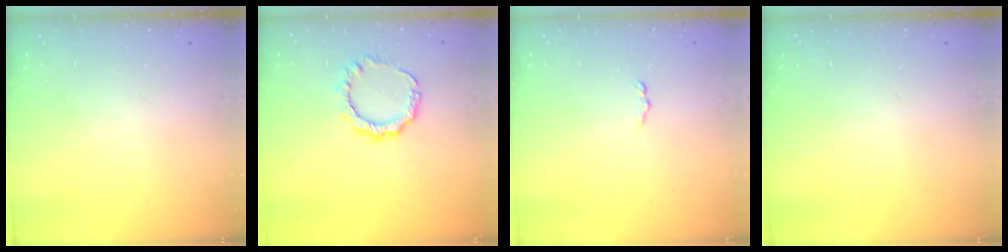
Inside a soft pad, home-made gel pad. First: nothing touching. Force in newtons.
{"total": 8.8, "press": 8.8, "slide": 0.8}
{"total": 3.1, "press": 3.1, "slide": 0.4}
{"total": 0.0}